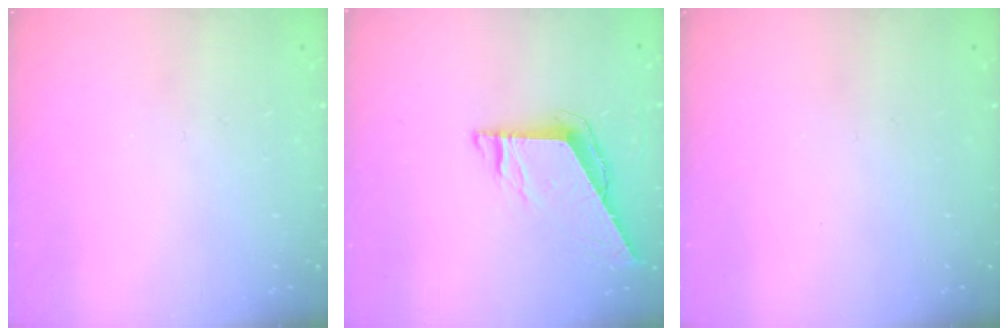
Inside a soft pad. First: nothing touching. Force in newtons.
{"total": 7.2, "press": 7.2, "slide": 0.5}
{"total": 0.0}